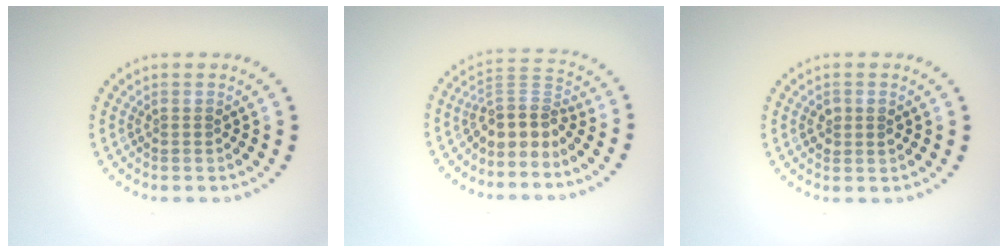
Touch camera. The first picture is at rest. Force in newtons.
{"total": 3.5, "press": 2.7, "slide": 2.3}
{"total": 1.4, "press": 1.4, "slide": 0.3}